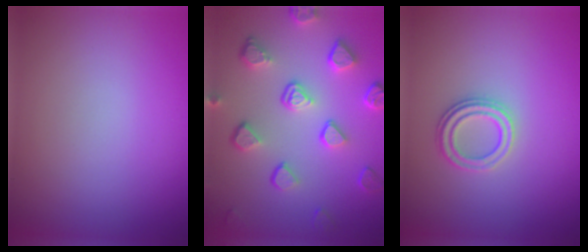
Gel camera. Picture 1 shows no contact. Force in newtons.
{"total": 5.4, "press": 4.2, "slide": 3.4}
{"total": 2.4, "press": 2.0, "slide": 1.2}